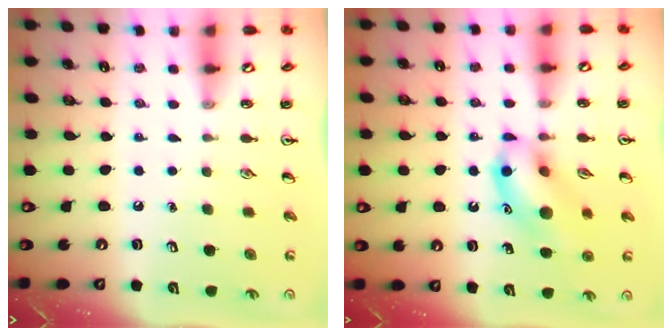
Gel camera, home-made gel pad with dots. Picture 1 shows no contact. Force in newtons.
{"total": 12.4, "press": 12.3, "slide": 2.0}